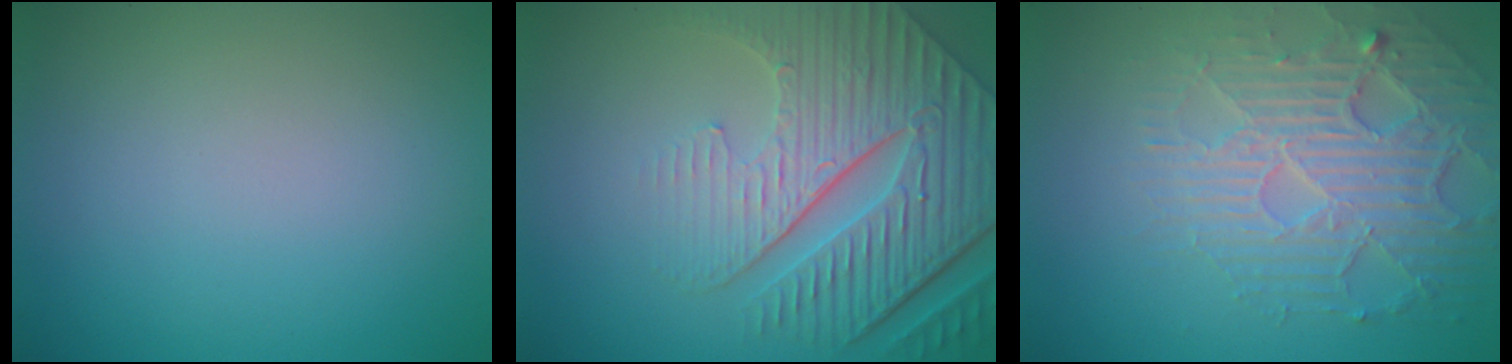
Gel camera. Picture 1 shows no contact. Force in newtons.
{"total": 8.5, "press": 6.3, "slide": 5.8}
{"total": 5.6, "press": 4.5, "slide": 3.3}